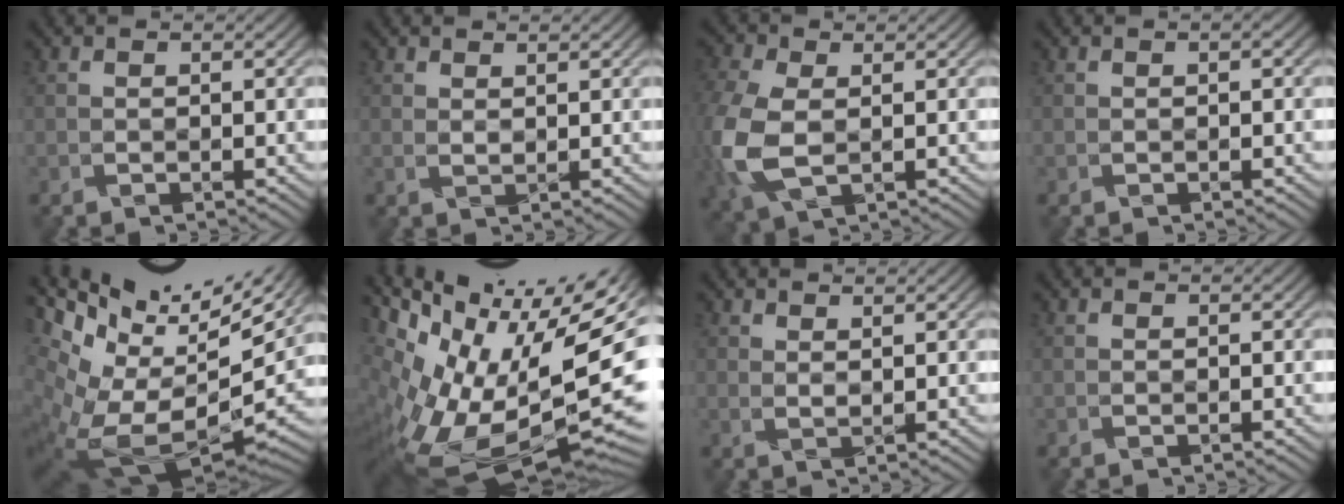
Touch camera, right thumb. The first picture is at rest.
{"total": 1.2, "force": [1.1, 0.2, 0.4], "torque": [-0.006, -0.004, 0.019]}
{"total": 9.0, "force": [-0.9, 5.8, 6.8], "torque": [-0.212, -0.012, -0.013]}
{"total": 1.0, "force": [0.2, 0.2, 0.9], "torque": [-0.014, 0.001, 0.000]}
{"total": 17.0, "force": [3.6, 9.7, 13.5], "torque": [-0.258, -0.042, 0.109]}
{"total": 18.7, "force": [-1.2, 10.1, 15.7], "torque": [-0.254, -0.004, 0.019]}
{"total": 1.9, "force": [1.6, 0.4, 0.8], "torque": [-0.005, -0.008, 0.028]}
{"total": 0.0}